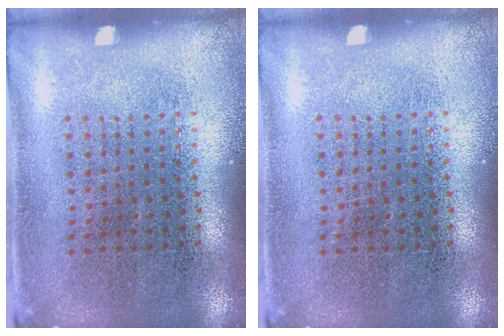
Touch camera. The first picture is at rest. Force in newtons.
{"total": 0.0}